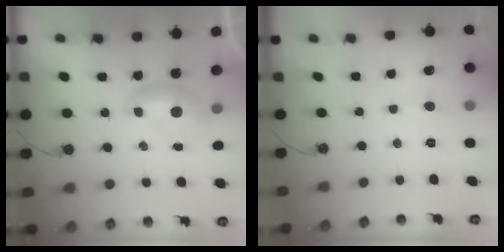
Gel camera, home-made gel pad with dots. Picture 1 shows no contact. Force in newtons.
{"total": 0.7, "press": 0.5, "slide": 0.5}